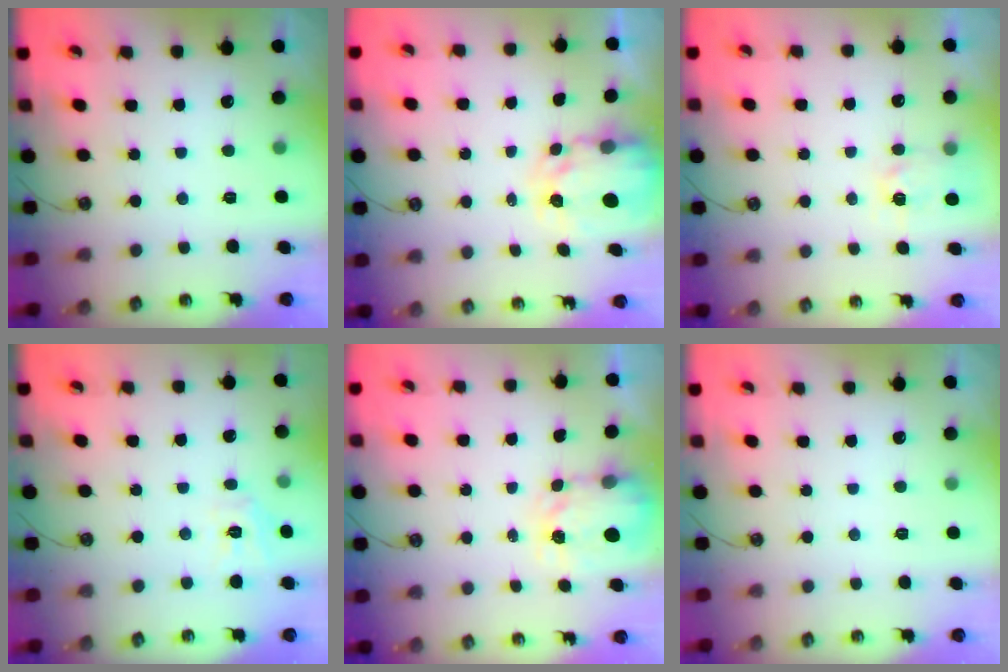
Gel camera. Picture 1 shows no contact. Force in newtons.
{"total": 5.5, "press": 5.5, "slide": 0.5}
{"total": 4.4, "press": 4.4, "slide": 0.5}
{"total": 6.8, "press": 6.8, "slide": 0.5}
{"total": 3.7, "press": 3.7, "slide": 0.4}
{"total": 0.0}